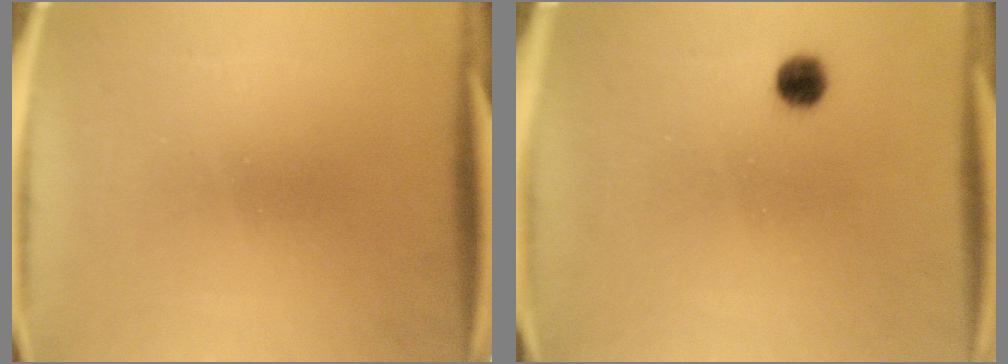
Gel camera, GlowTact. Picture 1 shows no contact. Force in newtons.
{"total": 3.5}